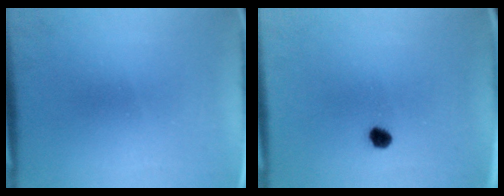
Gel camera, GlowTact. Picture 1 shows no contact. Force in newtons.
{"total": 2.2}